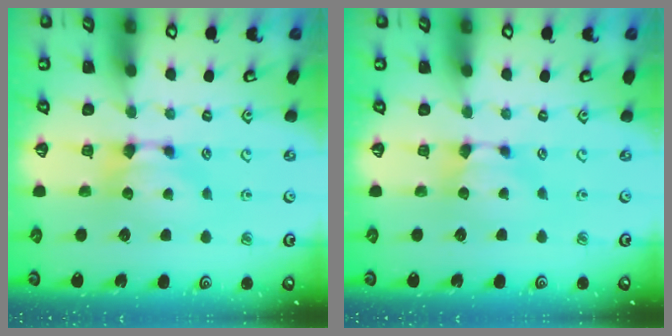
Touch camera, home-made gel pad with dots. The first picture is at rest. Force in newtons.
{"total": 0.9, "press": 0.8, "slide": 0.3}